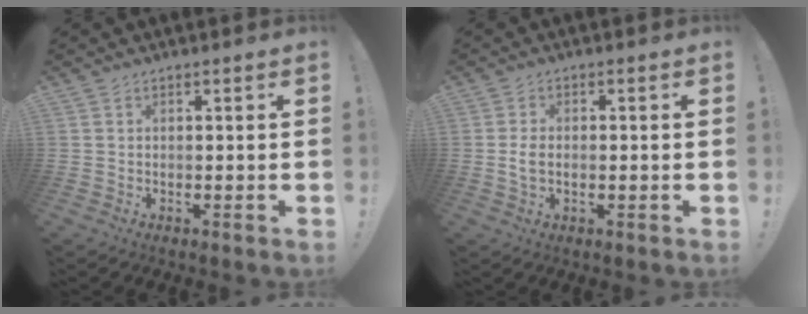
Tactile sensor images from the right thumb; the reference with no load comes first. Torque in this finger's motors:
{"motor_torque": [0.19, 0.33, 0.42, -0.34, 0.05]}